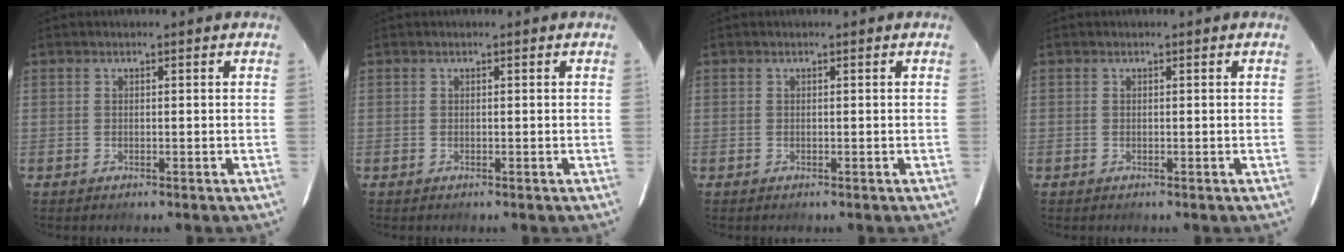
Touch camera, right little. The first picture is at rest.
{"total": 0.0}
{"total": 0.0}
{"total": 0.0}